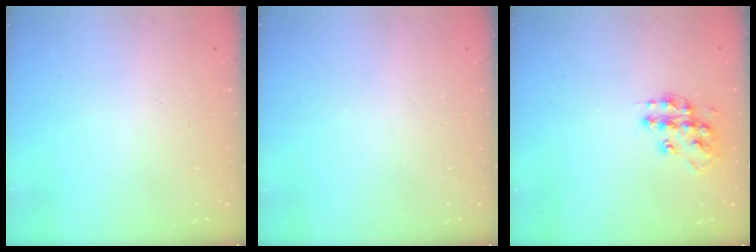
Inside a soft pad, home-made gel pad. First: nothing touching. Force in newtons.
{"total": 0.0}
{"total": 13.8, "press": 13.7, "slide": 0.8}